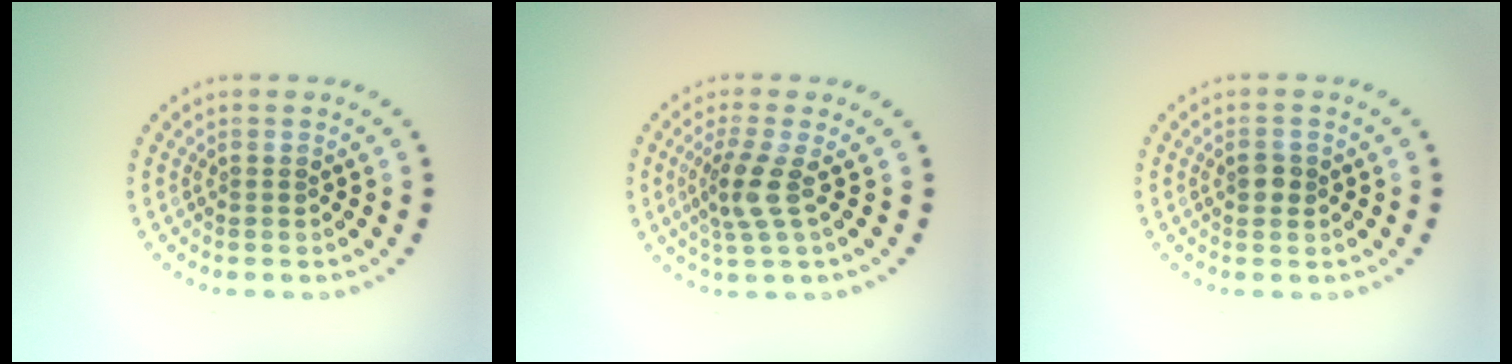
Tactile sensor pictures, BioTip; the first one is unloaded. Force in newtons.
{"total": 3.0, "press": 2.2, "slide": 1.9}
{"total": 1.4, "press": 1.4, "slide": 0.1}